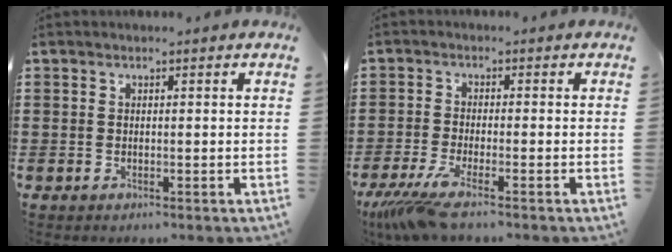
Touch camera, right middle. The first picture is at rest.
{"total": 5.0, "force": [-3.4, 0.1, 3.7], "torque": [-0.097, -0.027, -0.067]}